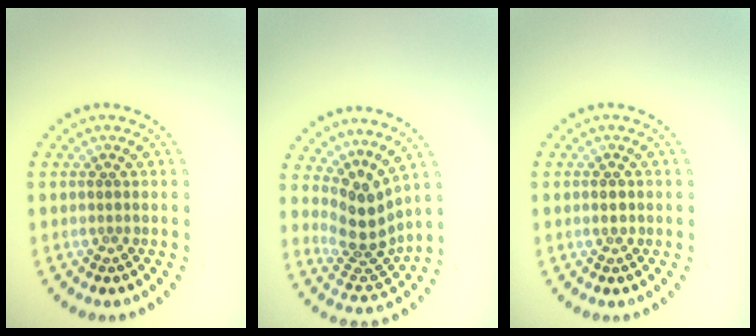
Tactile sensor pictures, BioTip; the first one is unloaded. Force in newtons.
{"total": 4.1, "press": 3.0, "slide": 2.9}
{"total": 1.2, "press": 1.2, "slide": 0.1}